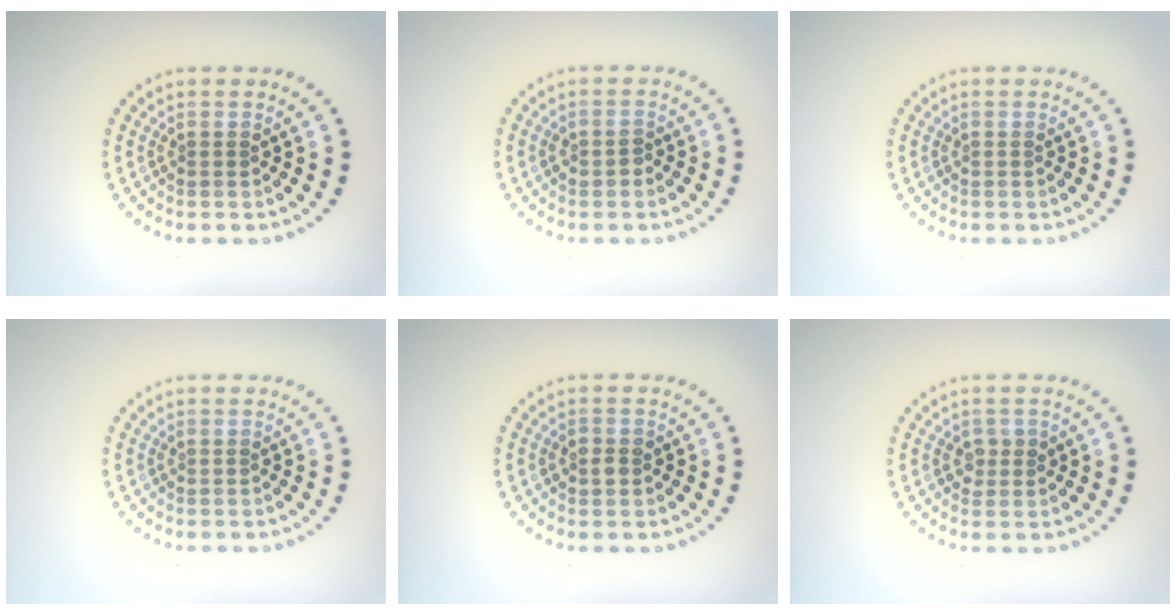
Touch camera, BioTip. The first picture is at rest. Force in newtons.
{"total": 1.1, "press": 1.1, "slide": 0.2}
{"total": 0.0}
{"total": 0.0}
{"total": 1.4, "press": 1.4, "slide": 0.3}
{"total": 1.3, "press": 1.2, "slide": 0.4}